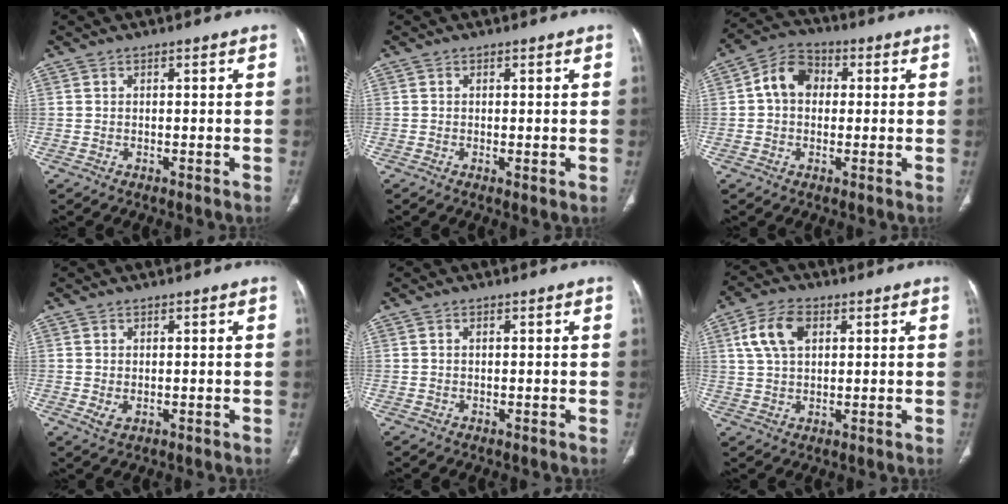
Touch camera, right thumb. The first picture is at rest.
{"total": 1.0, "force": [-0.2, 0.2, 1.0], "torque": [-0.020, -0.006, -0.004]}
{"total": 7.9, "force": [0.9, 6.1, 4.9], "torque": [-0.069, 0.021, 0.006]}
{"total": 1.8, "force": [-0.2, 1.2, 1.3], "torque": [-0.025, -0.005, 0.002]}
{"total": 0.0}
{"total": 8.2, "force": [2.8, 5.0, 5.8], "torque": [-0.109, 0.006, 0.053]}